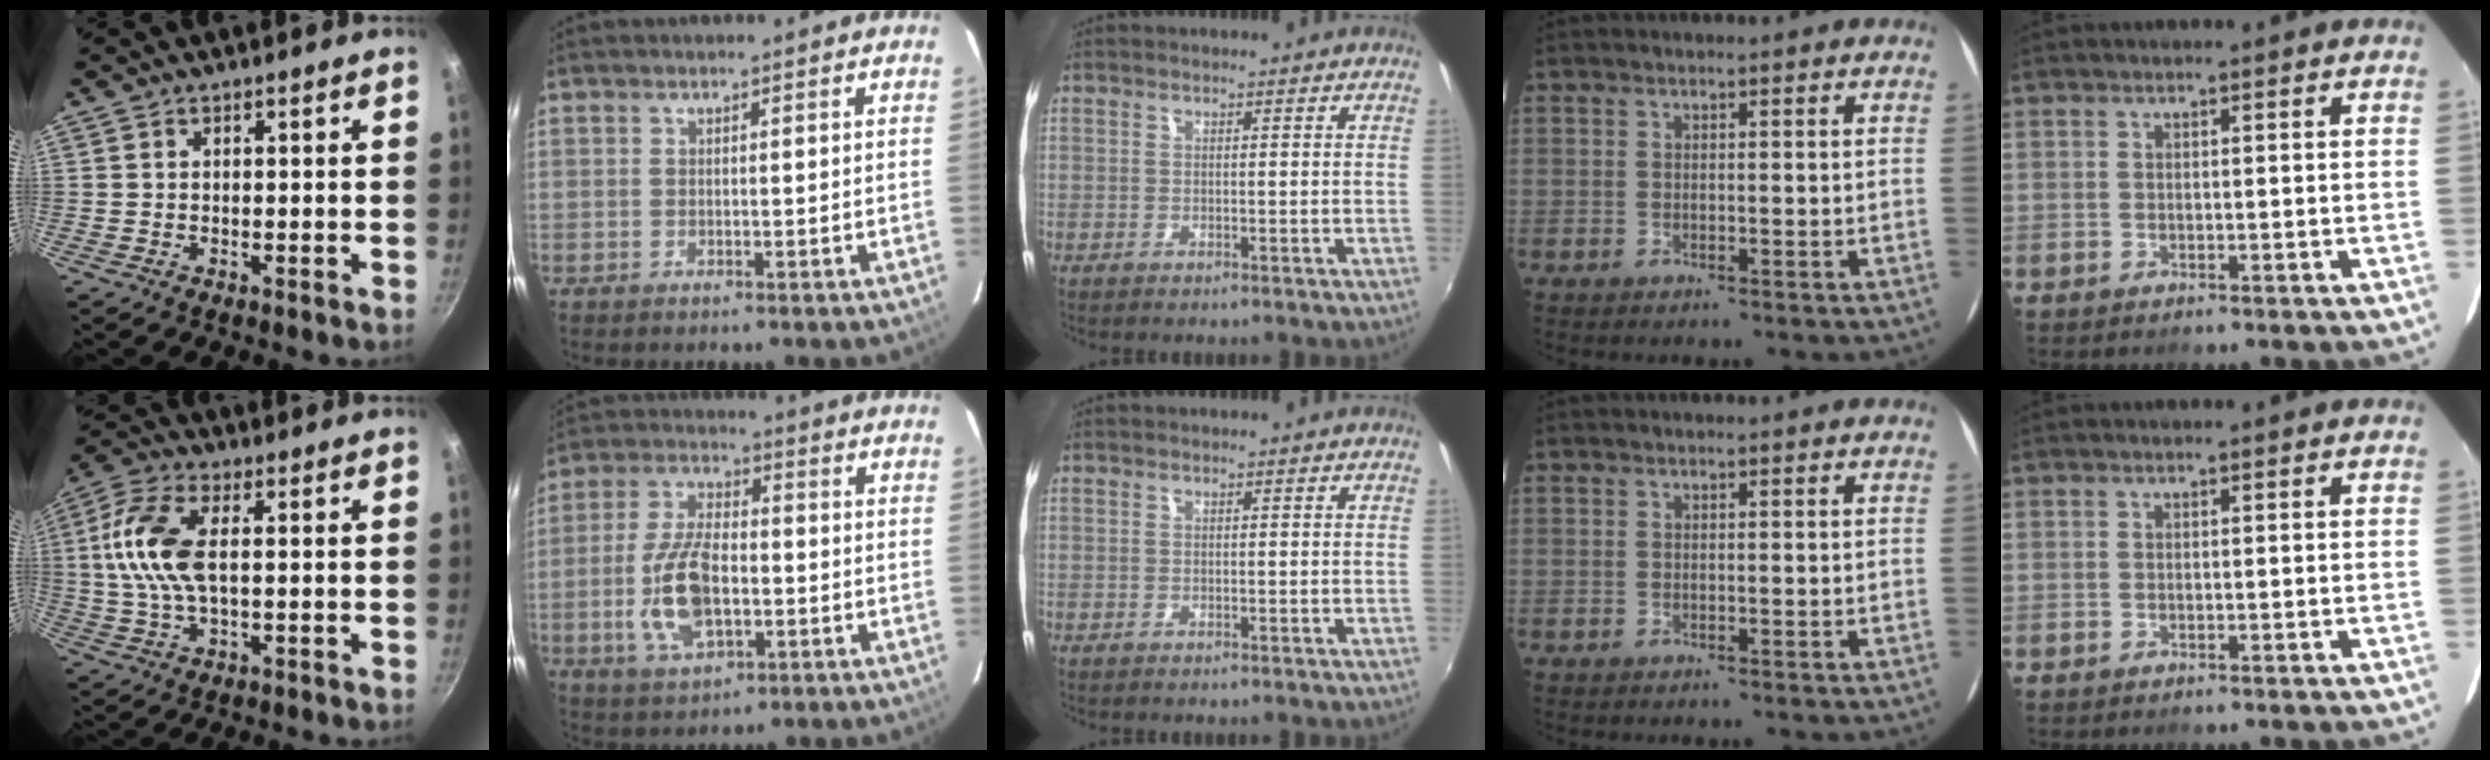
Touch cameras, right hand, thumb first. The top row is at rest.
{"thumb": {"total": 11.6, "force": [1.2, 5.6, 10.1], "torque": [-0.216, 0.015, 0.012]}, "index": {"total": 12.8, "force": [-3.0, 6.4, 10.7], "torque": [-0.225, 0.000, -0.049]}}